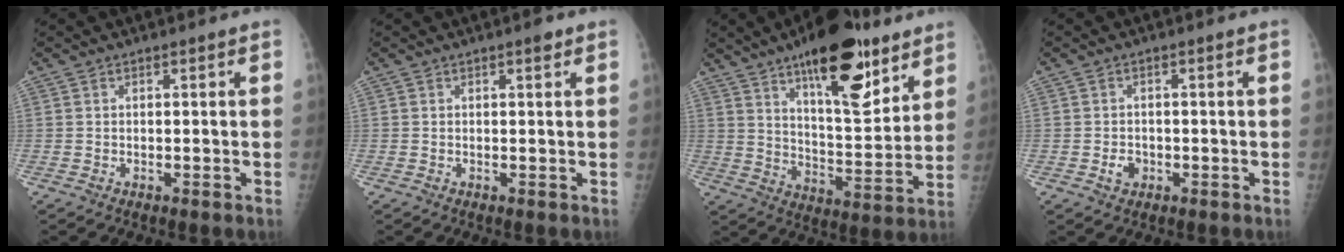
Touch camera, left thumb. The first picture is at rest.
{"total": 1.1, "force": [0.7, 0.3, 0.8], "torque": [-0.008, -0.001, 0.009]}
{"total": 21.0, "force": [12.7, 7.6, 14.9], "torque": [-0.188, -0.067, 0.200]}
{"total": 2.3, "force": [-0.8, 1.9, 1.0], "torque": [-0.008, 0.004, -0.010]}